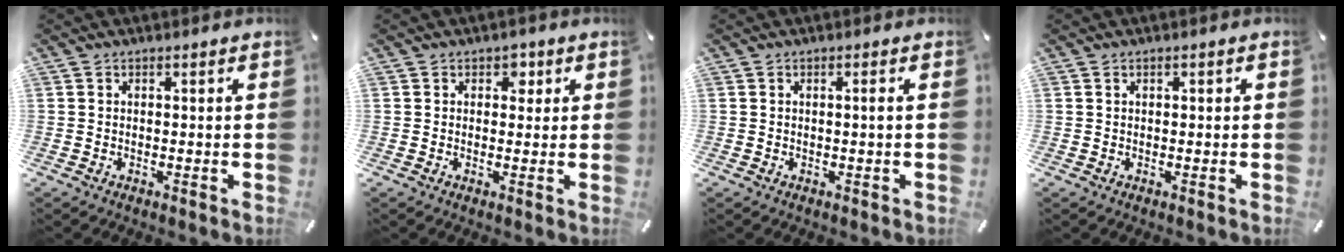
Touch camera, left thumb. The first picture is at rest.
{"total": 2.3, "force": [0.7, 1.9, 1.1], "torque": [-0.001, -0.003, 0.004]}
{"total": 1.3, "force": [0.0, -0.1, 1.3], "torque": [-0.023, -0.003, -0.003]}
{"total": 0.6, "force": [0.0, 0.5, 0.5], "torque": [-0.009, 0.003, -0.001]}